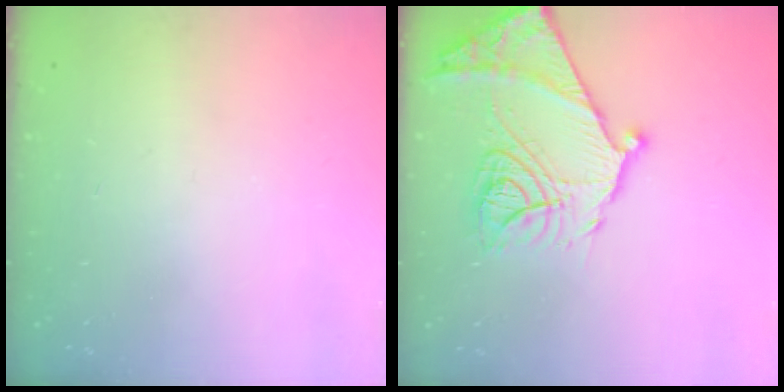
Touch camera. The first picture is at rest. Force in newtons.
{"total": 20.5, "press": 20.5, "slide": 1.8}